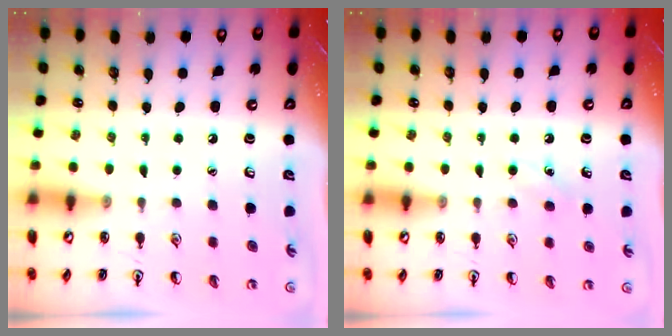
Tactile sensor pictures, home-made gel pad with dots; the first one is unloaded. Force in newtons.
{"total": 4.2, "press": 3.9, "slide": 1.4}